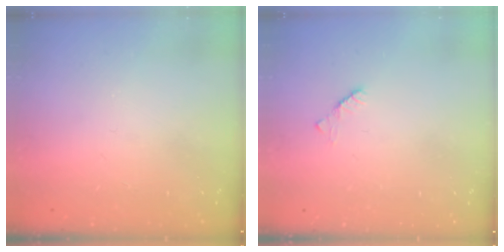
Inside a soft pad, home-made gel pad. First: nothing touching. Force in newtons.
{"total": 2.2, "press": 2.2, "slide": 0.3}